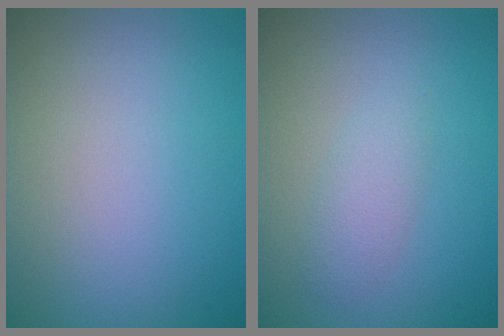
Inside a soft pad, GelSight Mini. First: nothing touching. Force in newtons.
{"total": 1.7, "press": 1.7, "slide": 0.1}